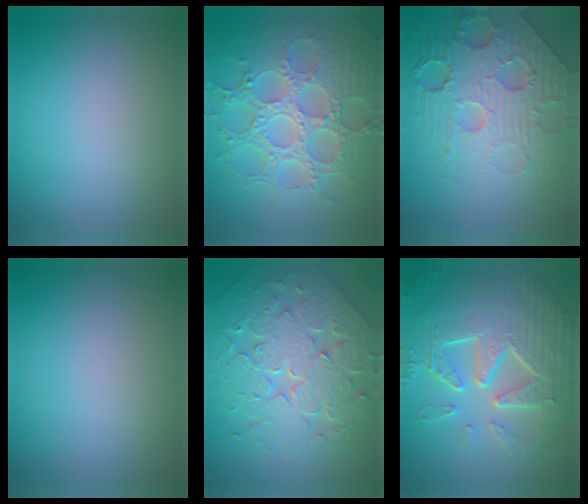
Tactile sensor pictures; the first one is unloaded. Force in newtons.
{"total": 8.9, "press": 6.6, "slide": 6.0}
{"total": 8.7, "press": 6.0, "slide": 6.3}
{"total": 0.0}
{"total": 8.1, "press": 6.8, "slide": 4.4}
{"total": 9.5, "press": 6.4, "slide": 7.1}